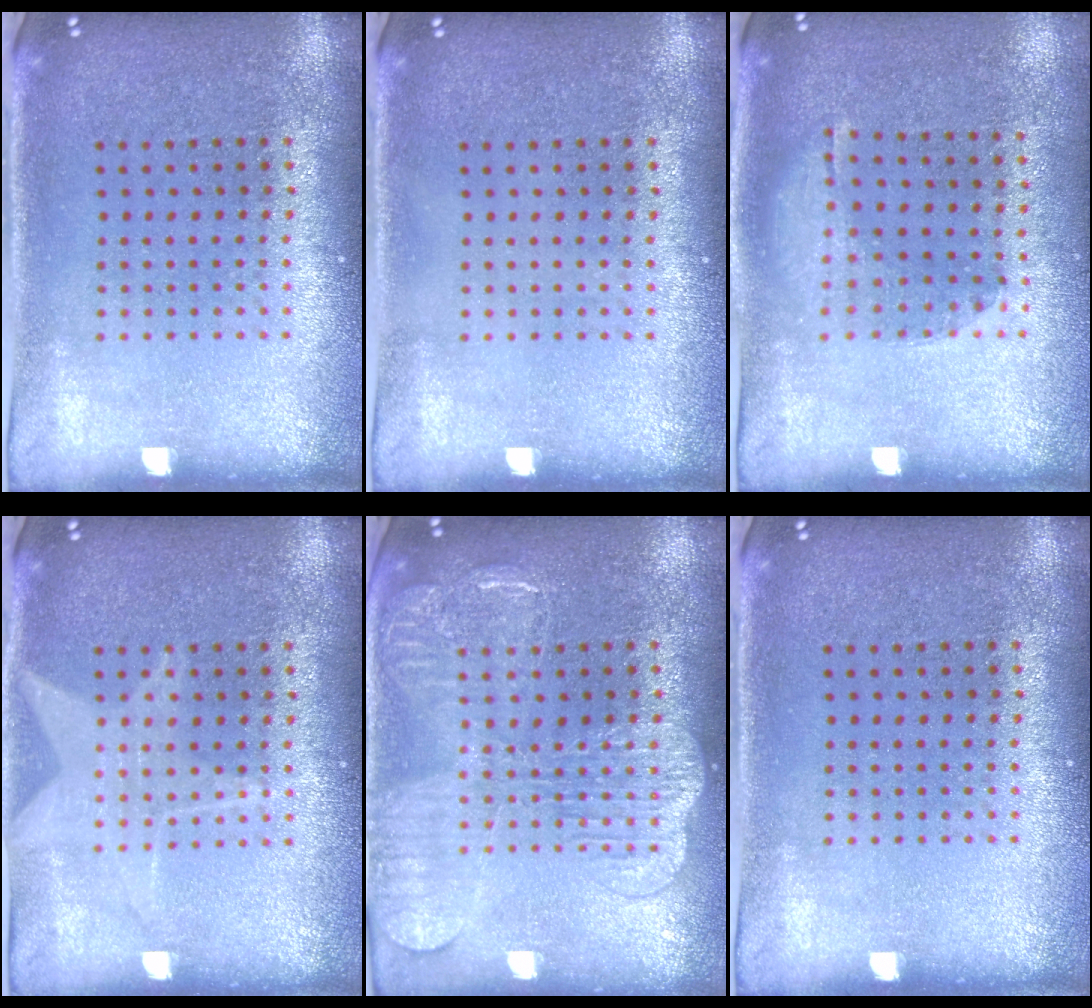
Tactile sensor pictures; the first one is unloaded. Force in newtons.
{"total": 0.0}
{"total": 1.2, "press": 0.8, "slide": 0.9}
{"total": 1.9, "press": 1.9, "slide": 0.2}
{"total": 2.6, "press": 2.6, "slide": 0.3}
{"total": 0.0}